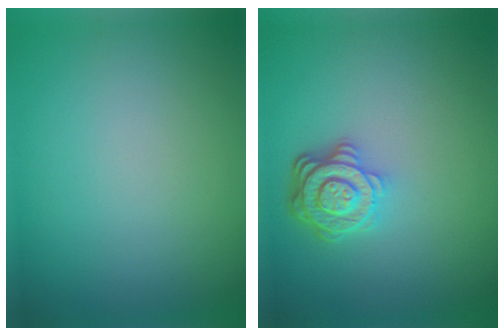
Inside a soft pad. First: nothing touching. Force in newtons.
{"total": 4.0, "press": 3.2, "slide": 2.4}